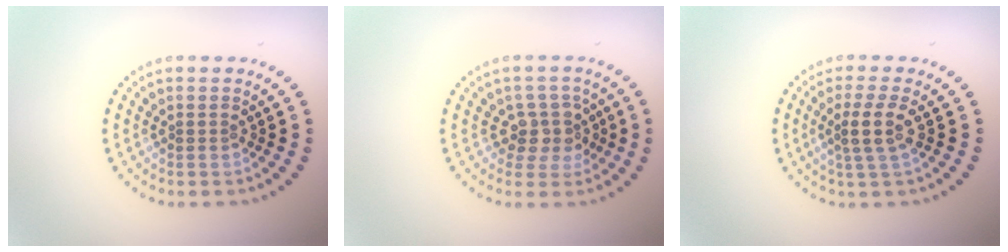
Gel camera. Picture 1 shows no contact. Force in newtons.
{"total": 2.9, "press": 2.4, "slide": 1.7}
{"total": 2.5, "press": 2.1, "slide": 1.5}